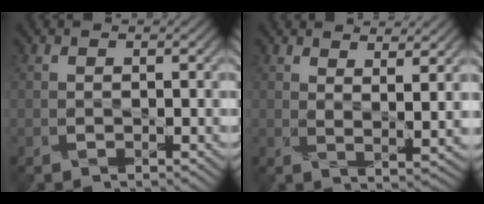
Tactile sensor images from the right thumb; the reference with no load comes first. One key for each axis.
{"total": 3.8, "fx": 3.2, "fy": 0.4, "fz": 2.0, "tx": -0.040, "ty": 0.001, "tz": 0.063}